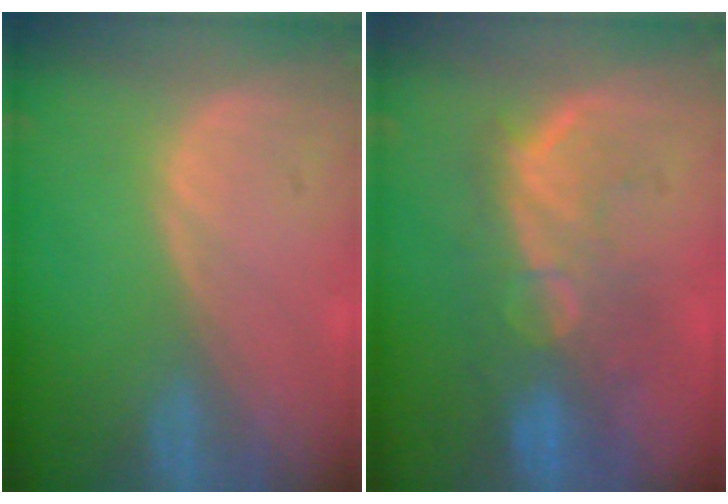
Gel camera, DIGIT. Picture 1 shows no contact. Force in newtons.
{"total": 9.7, "press": 8.7, "slide": 4.3}